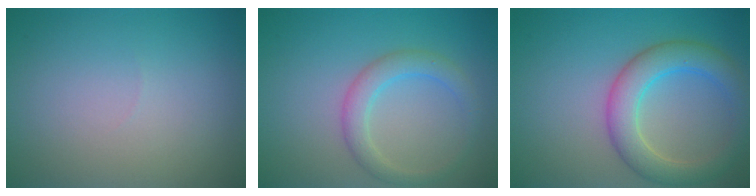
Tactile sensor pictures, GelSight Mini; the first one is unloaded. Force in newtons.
{"total": 2.8, "press": 2.8, "slide": 0.1}
{"total": 5.2, "press": 5.2, "slide": 0.2}